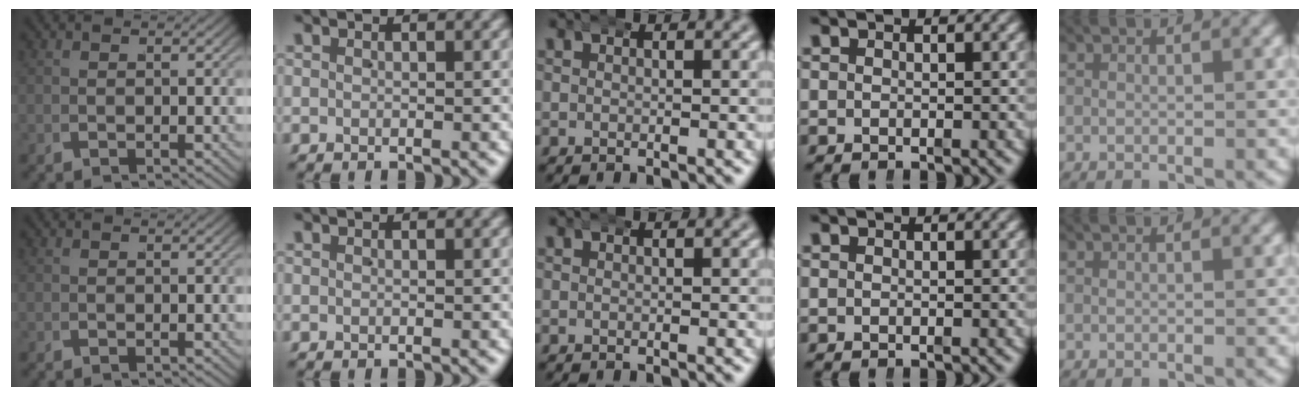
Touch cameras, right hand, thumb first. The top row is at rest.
{}